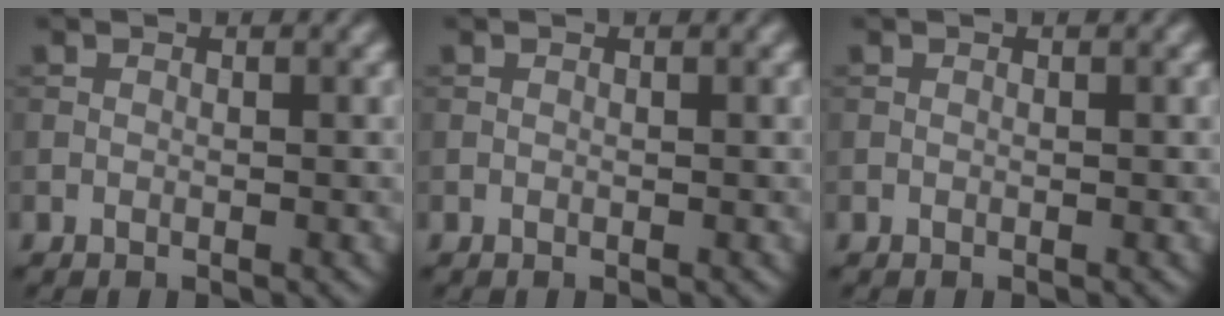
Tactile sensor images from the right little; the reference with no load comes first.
{"total": 0.0}
{"total": 0.0}